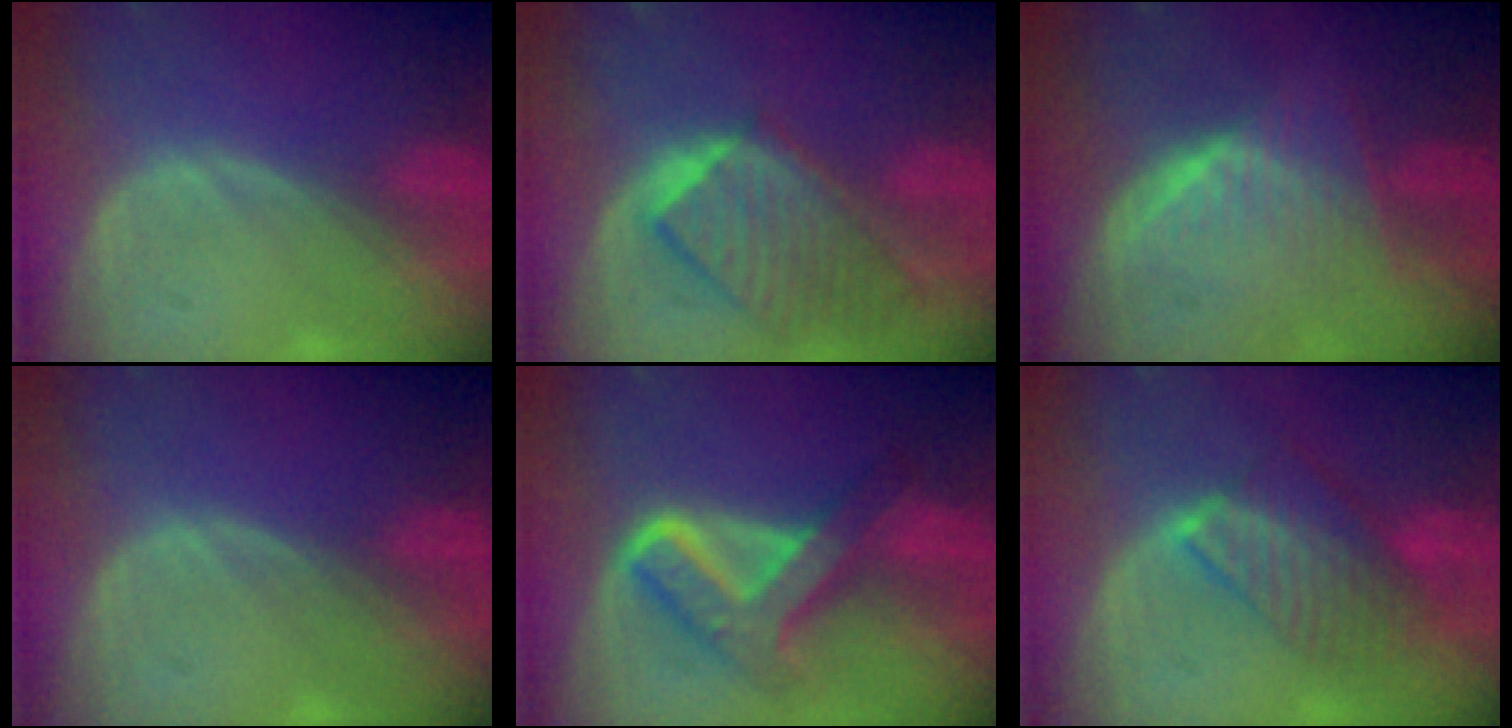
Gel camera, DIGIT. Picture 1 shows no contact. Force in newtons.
{"total": 9.5, "press": 8.3, "slide": 4.7}
{"total": 6.5, "press": 6.2, "slide": 1.8}
{"total": 0.0}
{"total": 8.2, "press": 8.2, "slide": 0.6}
{"total": 7.7, "press": 7.2, "slide": 2.8}